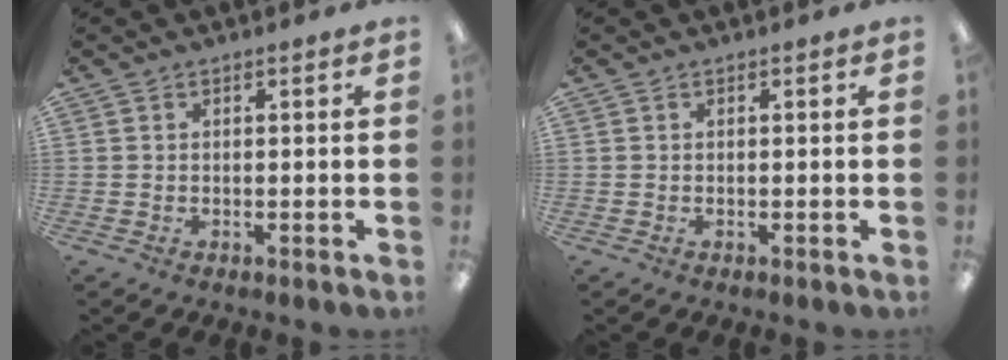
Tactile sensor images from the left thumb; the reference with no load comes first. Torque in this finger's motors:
{"motor_torque": [0.00, 0.00, -0.18, 0.18, 0.00]}